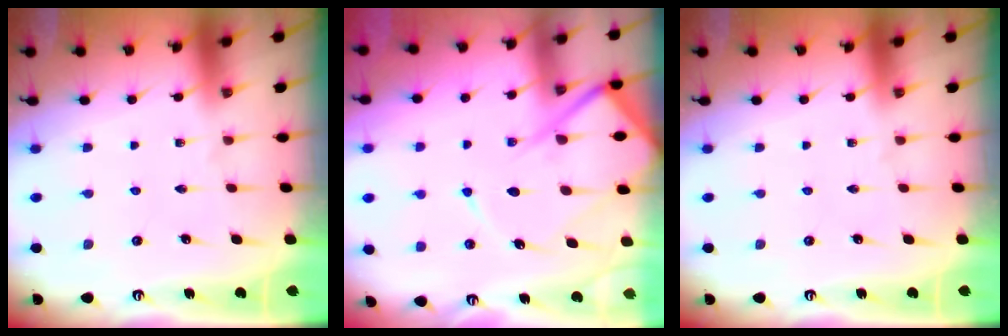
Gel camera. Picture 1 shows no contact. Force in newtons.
{"total": 12.7, "press": 12.7, "slide": 1.3}
{"total": 0.0}